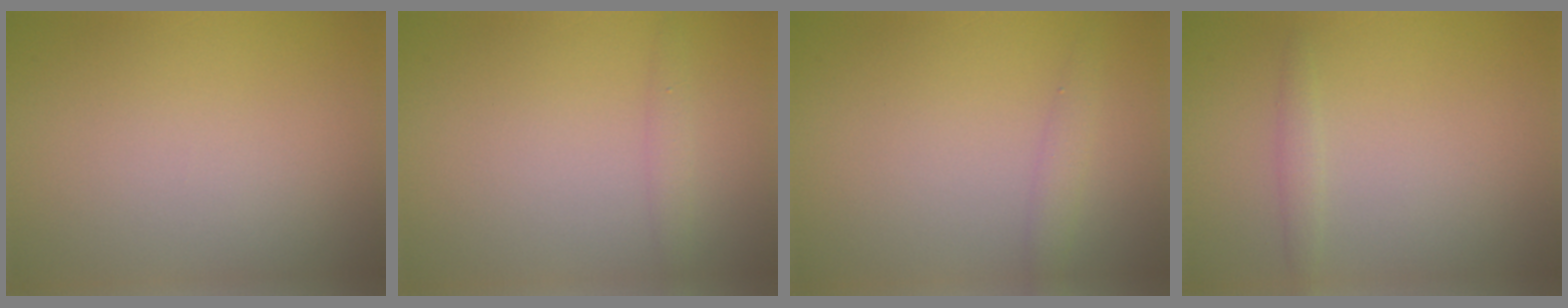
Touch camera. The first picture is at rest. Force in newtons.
{"total": 1.1, "press": 1.0, "slide": 0.1}
{"total": 1.4, "press": 1.4, "slide": 0.1}
{"total": 1.1, "press": 1.0, "slide": 0.1}